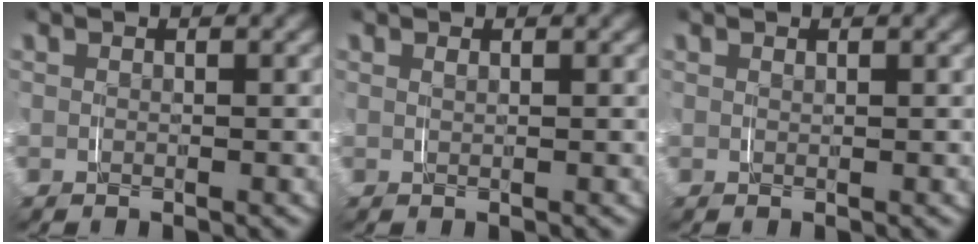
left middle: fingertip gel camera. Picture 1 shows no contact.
{"total": 1.3, "force": [0.7, -1.1, -0.3], "torque": [0.021, 0.007, 0.011]}
{"total": 0.6, "force": [0.4, -0.3, -0.1], "torque": [0.010, 0.004, 0.008]}